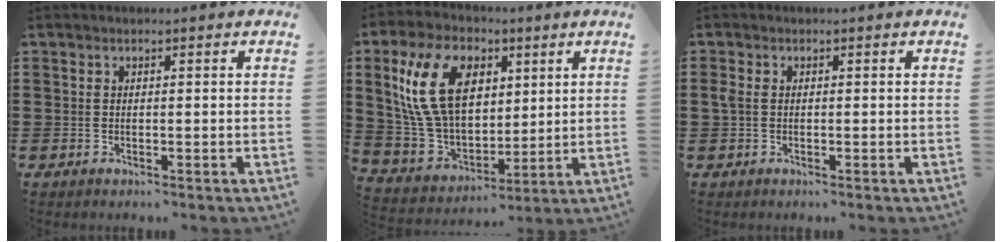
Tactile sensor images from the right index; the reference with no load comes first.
{"total": 14.5, "force": [4.6, 9.5, 10.0], "torque": [-0.240, 0.016, 0.082]}
{"total": 1.5, "force": [0.1, 1.1, 1.1], "torque": [-0.039, 0.000, -0.005]}